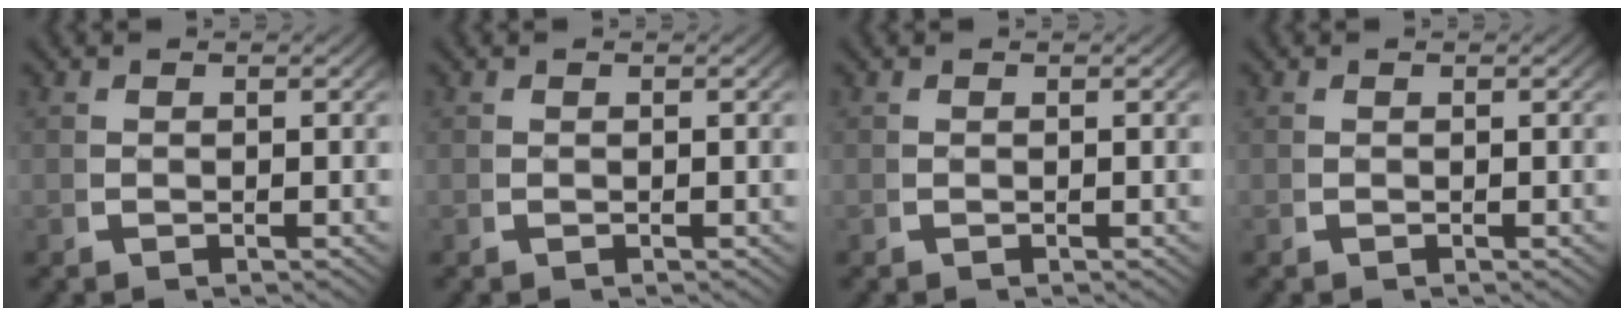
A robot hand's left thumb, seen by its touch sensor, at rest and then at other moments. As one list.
[{"total": 0.0}, {"total": 0.6, "force": [0.3, -0.4, -0.2], "torque": [0.008, -0.001, 0.007]}, {"total": 0.0}]